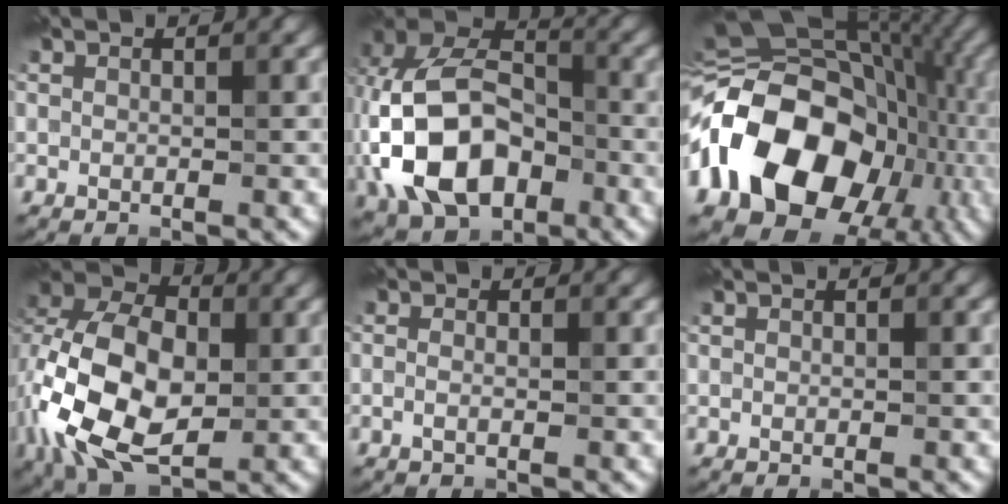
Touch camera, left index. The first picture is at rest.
{"total": 13.1, "force": [-3.6, 8.8, 9.0], "torque": [-0.195, 0.004, -0.080]}
{"total": 17.7, "force": [-3.5, 12.8, 11.7], "torque": [-0.214, -0.001, -0.066]}
{"total": 12.6, "force": [-2.0, 7.9, 9.6], "torque": [-0.207, 0.002, -0.050]}
{"total": 0.8, "force": [-0.4, 0.2, 0.7], "torque": [-0.015, -0.001, -0.010]}
{"total": 0.0}